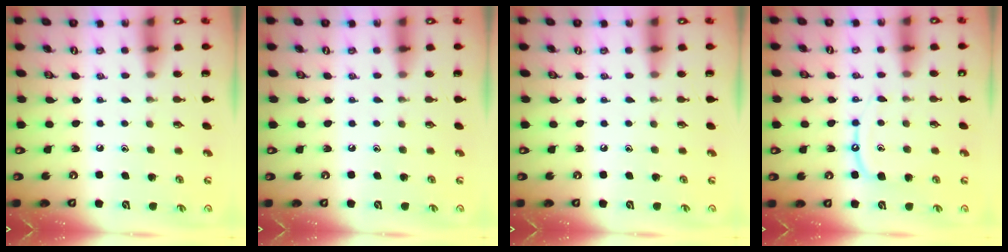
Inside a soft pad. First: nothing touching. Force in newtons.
{"total": 0.0}
{"total": 0.0}
{"total": 9.1, "press": 9.1, "slide": 0.9}